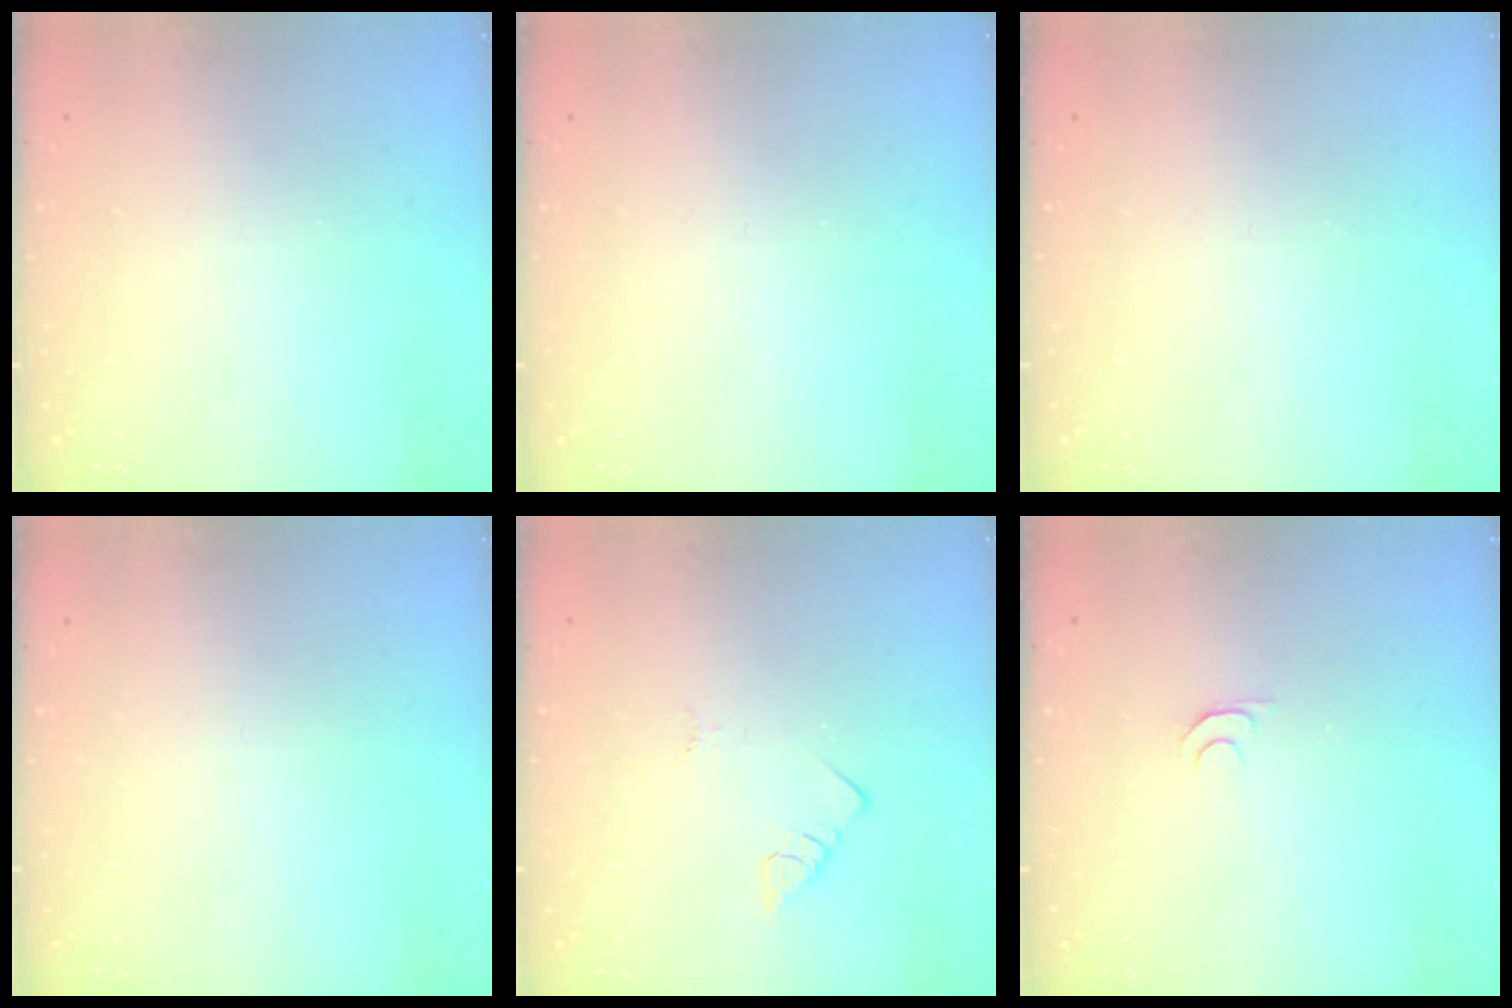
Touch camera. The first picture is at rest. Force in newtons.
{"total": 0.0}
{"total": 0.0}
{"total": 0.0}
{"total": 2.8, "press": 2.8, "slide": 0.4}
{"total": 4.8, "press": 4.7, "slide": 0.6}